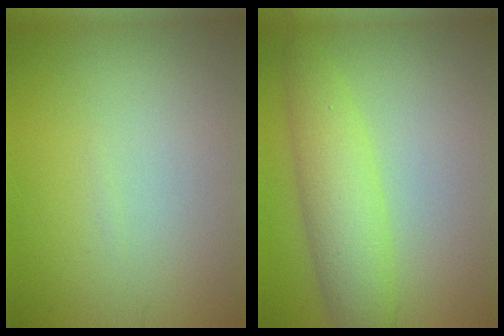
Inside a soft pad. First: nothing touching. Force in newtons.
{"total": 4.5, "press": 4.5, "slide": 0.1}